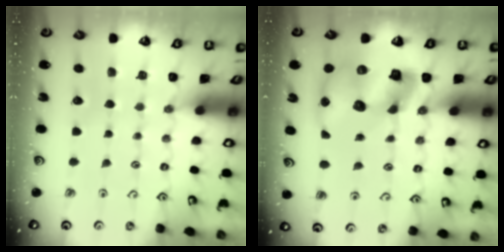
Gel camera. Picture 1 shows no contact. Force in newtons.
{"total": 16.7, "press": 16.5, "slide": 2.2}